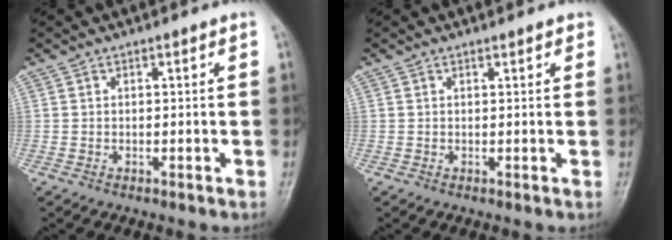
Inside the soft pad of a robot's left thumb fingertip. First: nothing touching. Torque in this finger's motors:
{"motor_torque": [-0.08, -0.03, 0.05, 0.04, 0.00]}